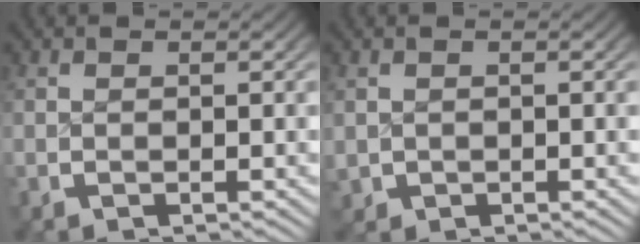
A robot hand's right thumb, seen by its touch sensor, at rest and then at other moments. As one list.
[{"total": 1.3, "force": [0.0, 1.3, 0.1], "torque": [-0.005, -0.010, 0.008]}]